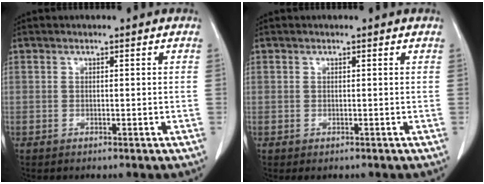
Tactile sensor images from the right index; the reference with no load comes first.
{"total": 0.6, "force": [-0.2, 0.5, 0.1], "torque": [-0.002, 0.003, -0.003]}